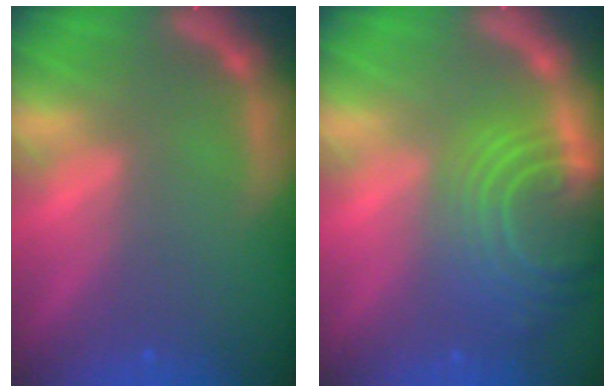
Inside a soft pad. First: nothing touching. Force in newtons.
{"total": 10.0}